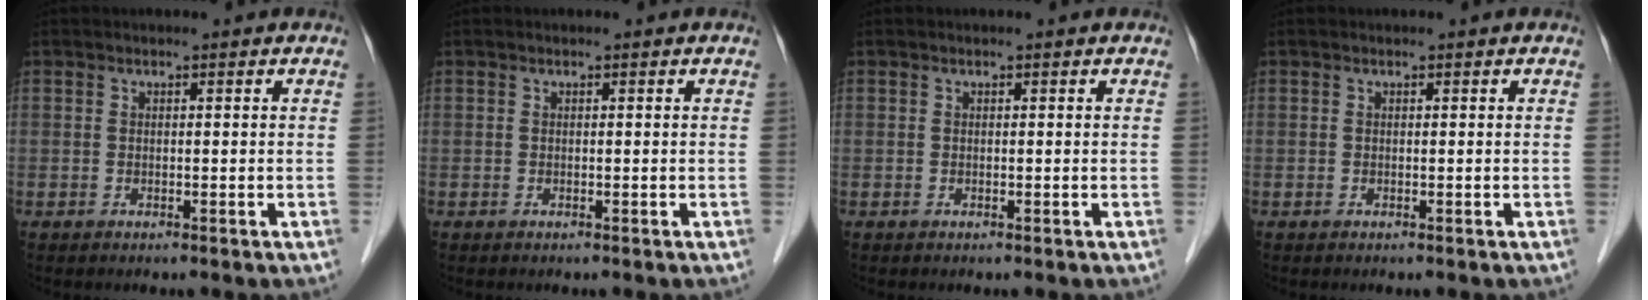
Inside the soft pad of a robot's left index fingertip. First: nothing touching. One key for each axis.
{"total": 0.0}
{"total": 0.0}
{"total": 0.0}